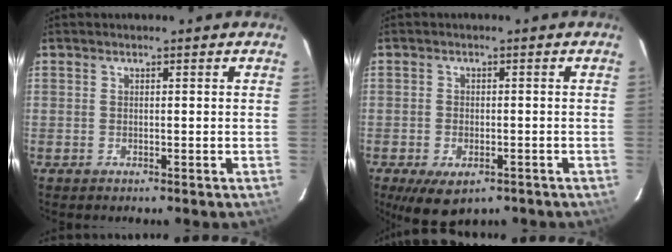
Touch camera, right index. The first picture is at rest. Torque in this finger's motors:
{"motor_torque": [1.07, -0.72, 0.45, 0.10]}